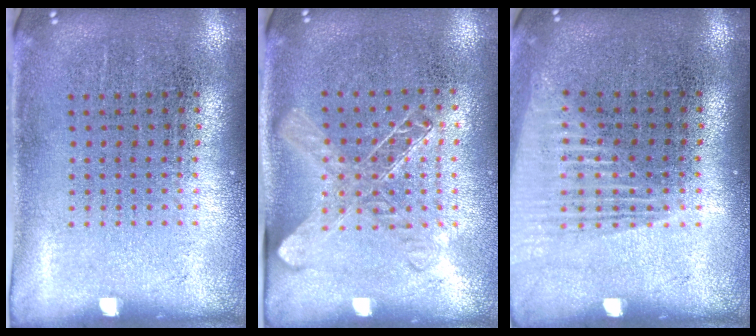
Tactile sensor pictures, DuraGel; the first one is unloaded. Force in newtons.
{"total": 1.4, "press": 1.3, "slide": 0.6}
{"total": 1.3, "press": 1.2, "slide": 0.2}